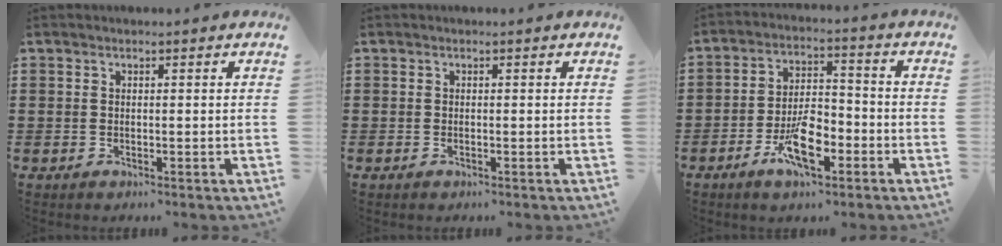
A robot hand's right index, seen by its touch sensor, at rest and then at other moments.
{"total": 0.0}
{"total": 9.0, "force": [-4.2, 3.7, 7.1], "torque": [-0.143, 0.002, -0.075]}